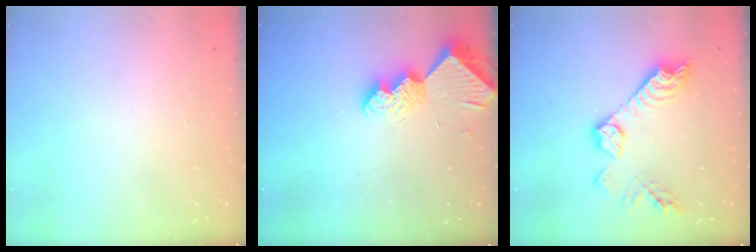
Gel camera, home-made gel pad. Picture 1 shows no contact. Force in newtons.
{"total": 9.6, "press": 9.6, "slide": 0.9}
{"total": 14.7, "press": 14.7, "slide": 1.0}